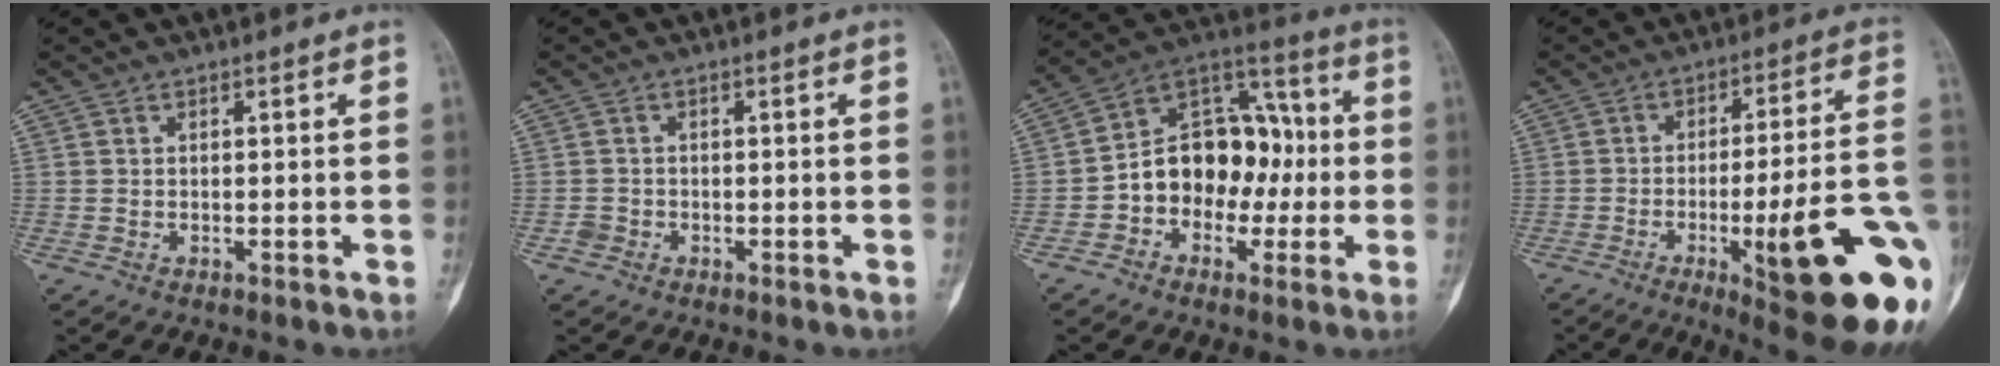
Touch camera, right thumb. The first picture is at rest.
{"total": 1.3, "force": [-0.6, 1.1, 0.2], "torque": [0.000, 0.005, -0.015]}
{"total": 15.8, "force": [-1.9, 11.6, 10.5], "torque": [-0.123, 0.053, -0.039]}
{"total": 23.8, "force": [-7.3, 4.3, 22.2], "torque": [-0.259, 0.009, -0.089]}